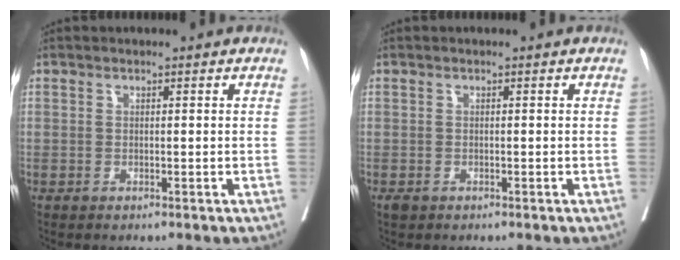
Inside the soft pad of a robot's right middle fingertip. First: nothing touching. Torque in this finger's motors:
{"motor_torque": [0.53, -0.65, 0.10, 0.06]}